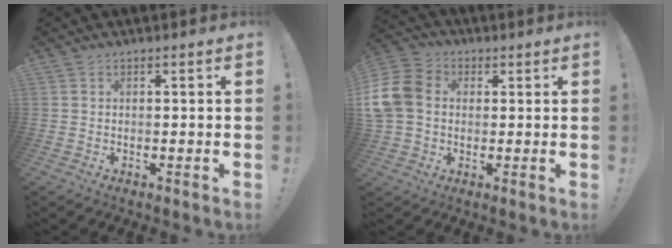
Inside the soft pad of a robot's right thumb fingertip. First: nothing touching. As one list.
[{"total": 13.7, "force": [1.2, 10.6, 8.6], "torque": [-0.181, 0.010, 0.025]}]